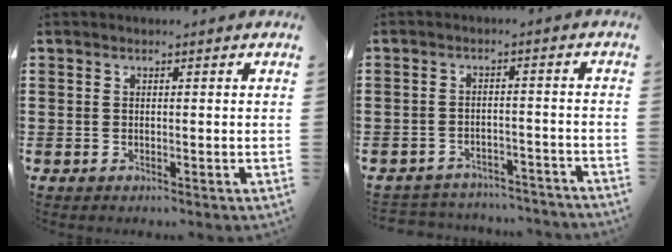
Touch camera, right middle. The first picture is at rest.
{"total": 3.3, "force": [-3.3, 0.3, 0.0], "torque": [-0.005, 0.002, -0.070]}